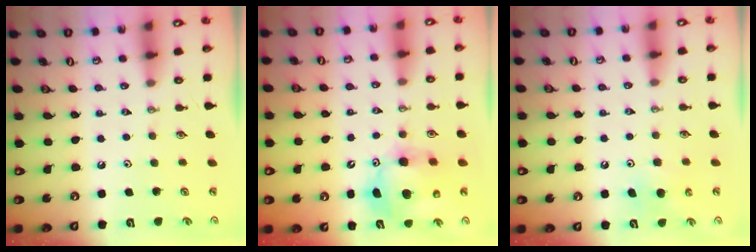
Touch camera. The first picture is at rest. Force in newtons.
{"total": 11.8, "press": 11.6, "slide": 2.3}
{"total": 5.4, "press": 5.3, "slide": 0.9}